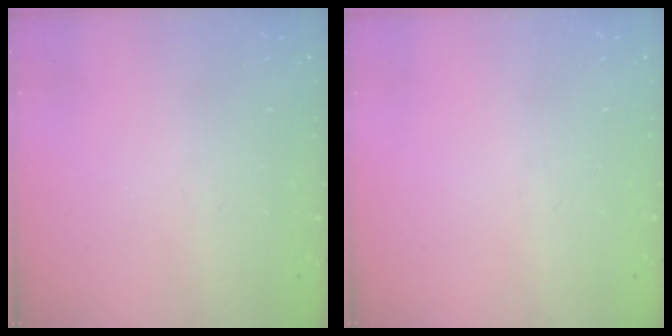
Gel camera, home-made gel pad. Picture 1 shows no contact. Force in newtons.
{"total": 0.0}